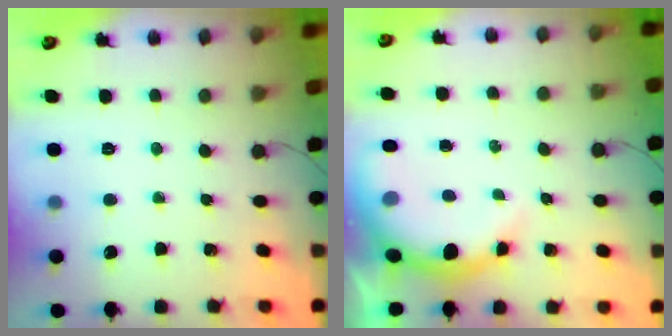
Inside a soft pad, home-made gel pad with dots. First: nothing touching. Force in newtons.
{"total": 7.2, "press": 7.0, "slide": 1.7}